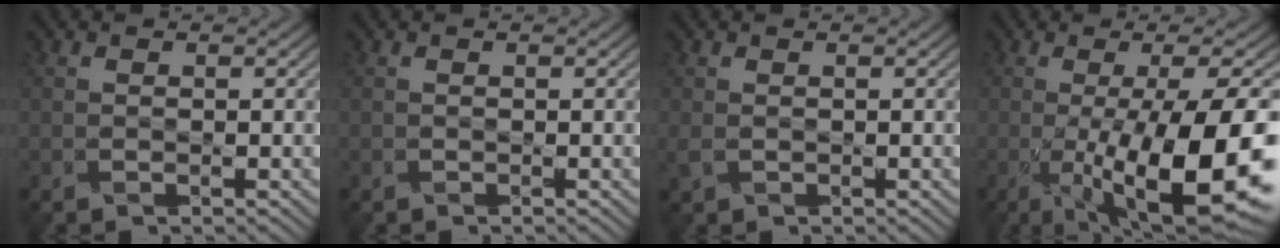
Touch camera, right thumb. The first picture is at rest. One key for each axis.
{"total": 0.0}
{"total": 0.7, "fx": 0.1, "fy": 0.6, "fz": 0.3, "tx": -0.011, "ty": -0.004, "tz": 0.003}
{"total": 15.6, "fx": -4.1, "fy": 3.8, "fz": 14.6, "tx": -0.216, "ty": -0.009, "tz": -0.058}